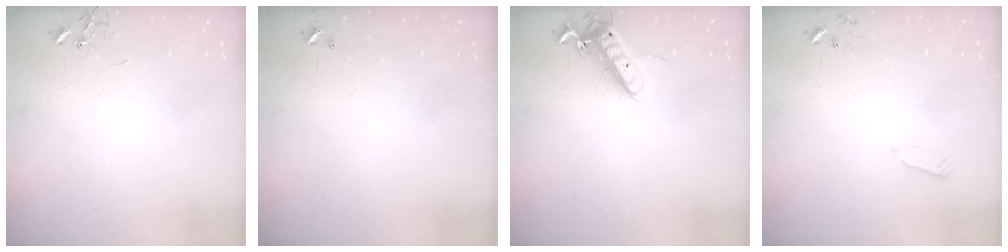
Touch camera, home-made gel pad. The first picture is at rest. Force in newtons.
{"total": 0.0}
{"total": 12.5, "press": 12.5, "slide": 1.1}
{"total": 2.4, "press": 2.4, "slide": 0.4}